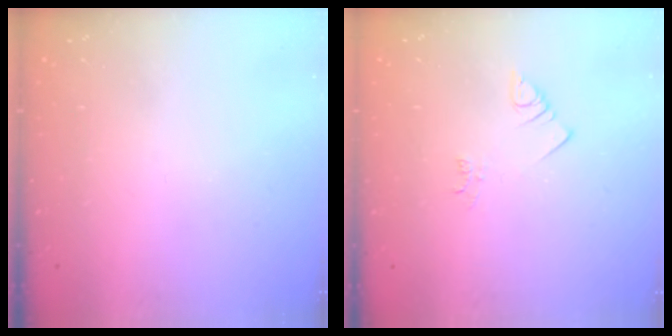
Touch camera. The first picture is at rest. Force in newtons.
{"total": 2.5, "press": 2.5, "slide": 0.5}